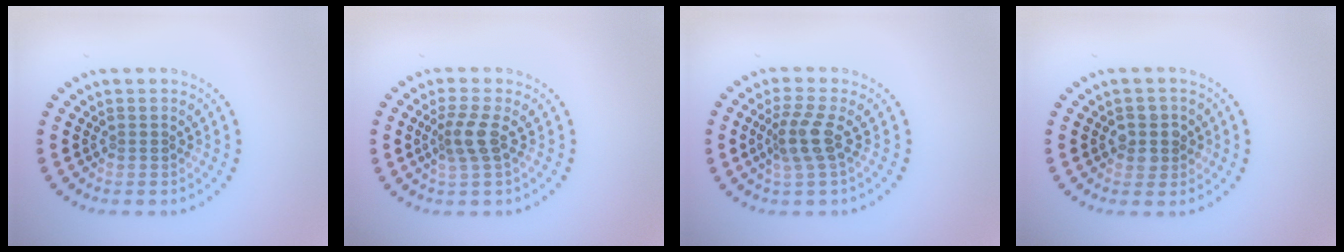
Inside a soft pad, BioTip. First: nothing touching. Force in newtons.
{"total": 2.5, "press": 1.9, "slide": 1.5}
{"total": 2.9, "press": 2.2, "slide": 1.9}
{"total": 2.3, "press": 2.1, "slide": 0.8}